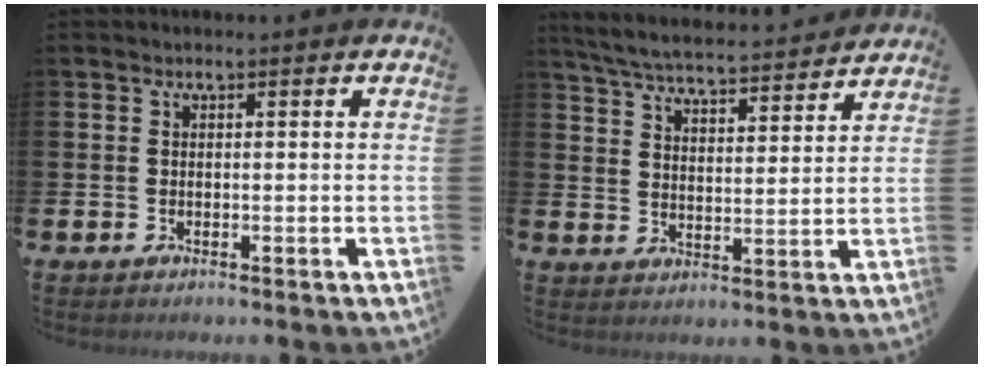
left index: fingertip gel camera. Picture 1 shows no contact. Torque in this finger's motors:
{"motor_torque": [1.03, -1.11, 0.33, 0.13]}